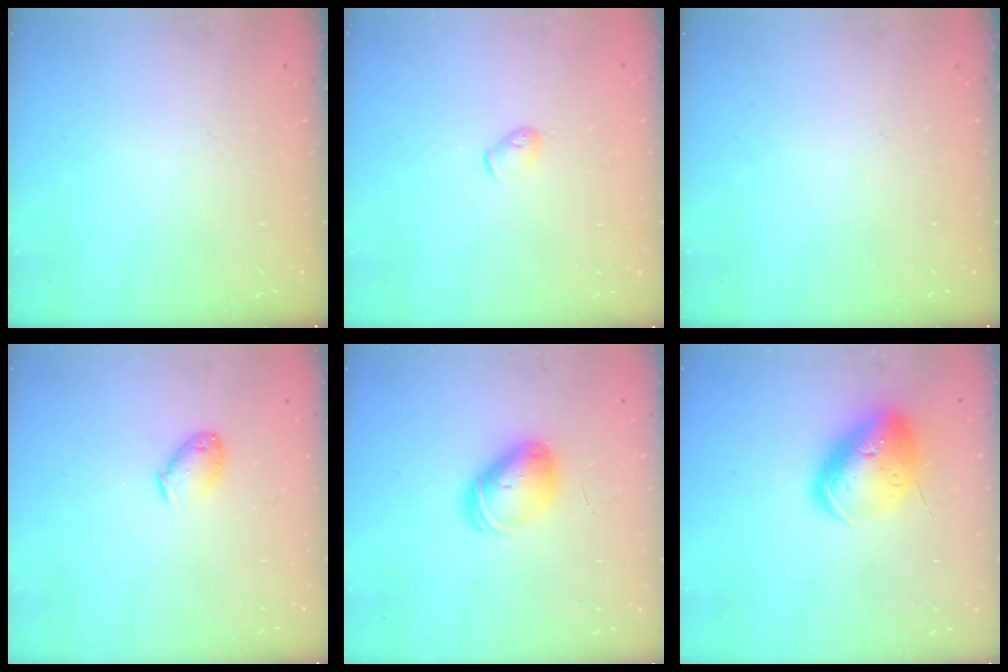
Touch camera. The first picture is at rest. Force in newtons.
{"total": 4.0, "press": 3.9, "slide": 1.0}
{"total": 0.0}
{"total": 7.3, "press": 7.3, "slide": 0.8}
{"total": 8.7, "press": 8.7, "slide": 0.5}
{"total": 17.2, "press": 17.0, "slide": 2.7}